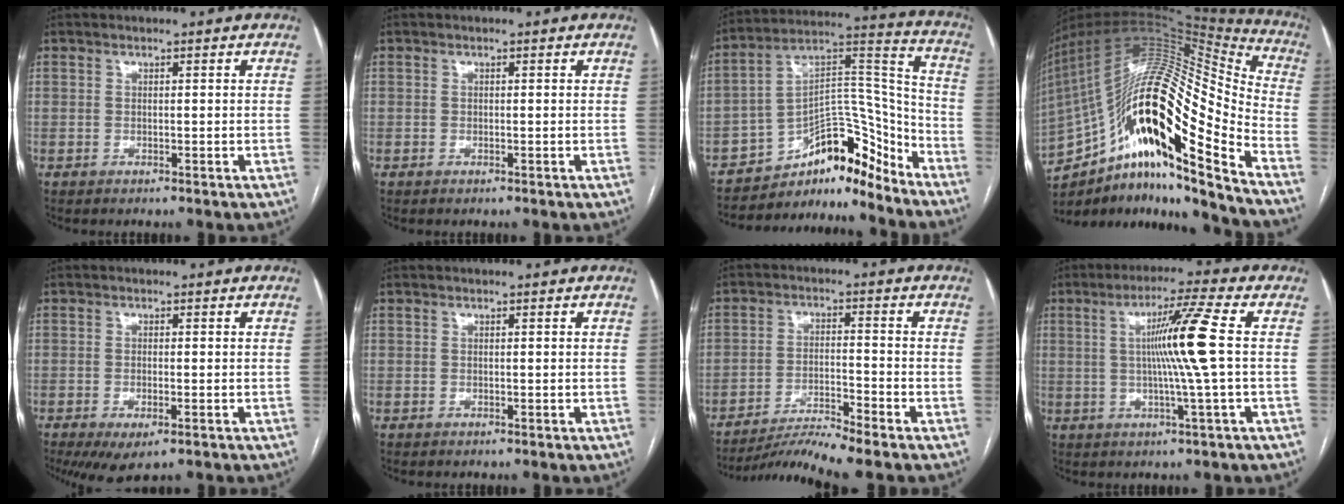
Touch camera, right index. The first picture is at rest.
{"total": 0.0}
{"total": 13.5, "force": [-11.6, 4.7, 5.1], "torque": [-0.065, 0.079, -0.192]}
{"total": 28.9, "force": [-13.9, 5.3, 24.7], "torque": [-0.410, 0.027, -0.234]}
{"total": 5.0, "force": [-2.7, 1.7, 3.9], "torque": [-0.060, -0.012, -0.036]}
{"total": 0.0}
{"total": 6.6, "force": [-6.0, -2.0, 2.0], "torque": [-0.034, -0.018, -0.109]}
{"total": 9.6, "force": [0.9, -2.0, 9.4], "torque": [-0.161, 0.001, 0.019]}